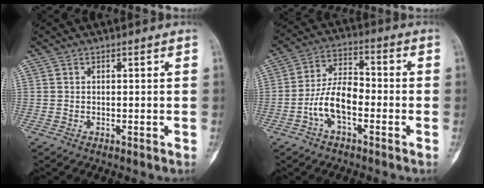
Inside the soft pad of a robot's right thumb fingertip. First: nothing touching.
{"total": 9.5, "force": [-3.0, 4.6, 7.7], "torque": [-0.145, 0.038, -0.062]}